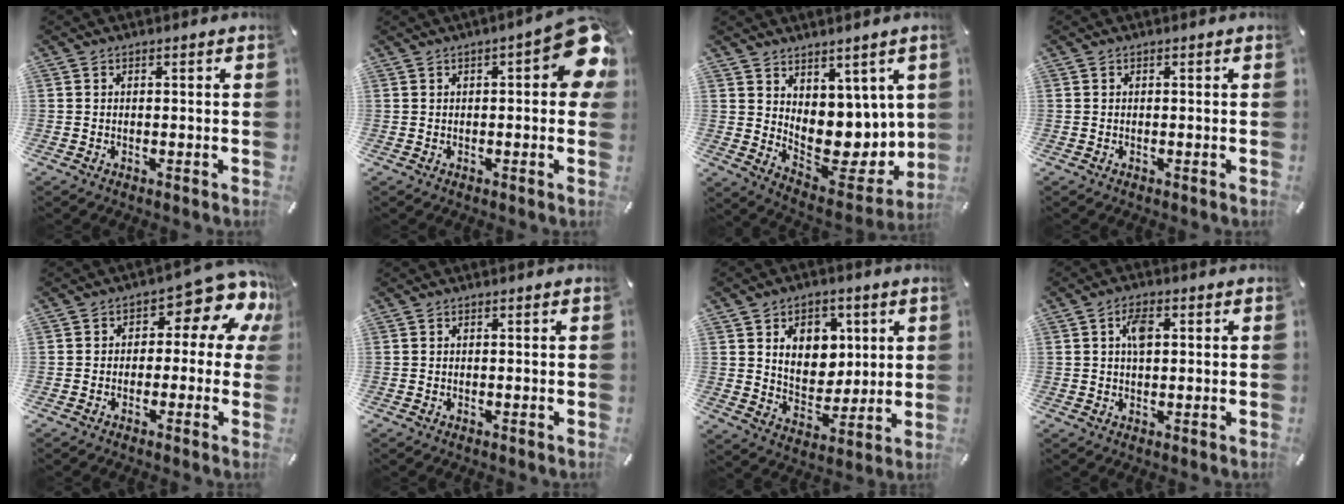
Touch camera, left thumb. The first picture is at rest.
{"total": 11.7, "force": [3.4, 4.0, 10.5], "torque": [-0.125, -0.022, 0.055]}
{"total": 8.8, "force": [2.9, 7.2, 4.2], "torque": [-0.048, -0.050, 0.072]}
{"total": 0.0}
{"total": 11.9, "force": [4.9, 5.9, 9.1], "torque": [-0.111, -0.042, 0.079]}
{"total": 0.0}
{"total": 10.8, "force": [3.7, 8.6, 5.5], "torque": [-0.078, -0.012, 0.068]}
{"total": 4.5, "force": [1.0, 2.5, 3.6], "torque": [-0.061, 0.003, 0.011]}